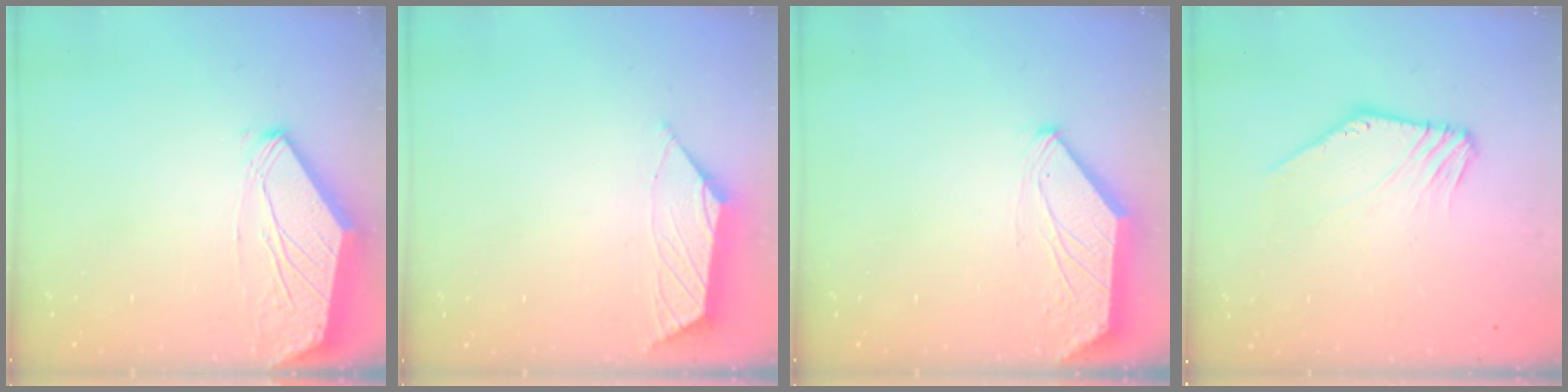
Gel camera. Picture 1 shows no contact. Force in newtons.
{"total": 1.1, "press": 0.9, "slide": 0.5}
{"total": 1.3, "press": 1.3, "slide": 0.3}
{"total": 3.8, "press": 3.7, "slide": 0.2}